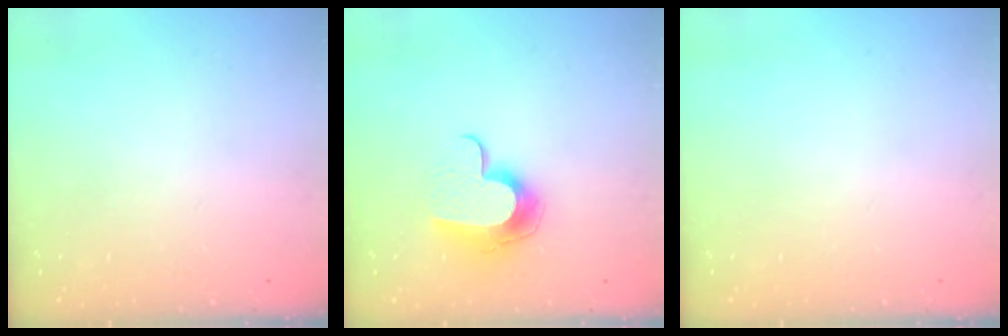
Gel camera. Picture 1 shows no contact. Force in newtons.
{"total": 11.5, "press": 11.5, "slide": 0.7}
{"total": 0.0}